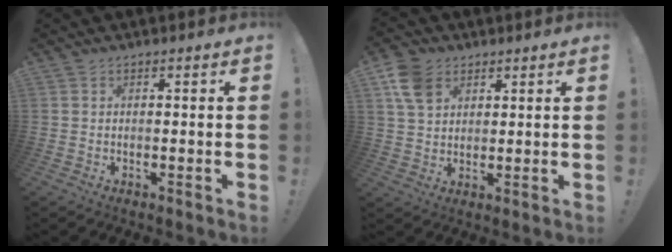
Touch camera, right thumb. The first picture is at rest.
{"total": 9.4, "force": [4.6, 6.7, 4.7], "torque": [-0.081, -0.014, 0.092]}